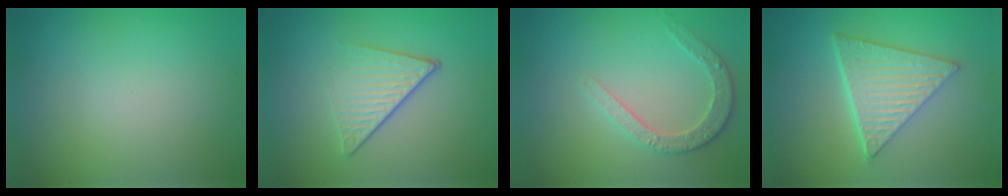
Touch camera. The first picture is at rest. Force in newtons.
{"total": 4.2, "press": 2.7, "slide": 3.2}
{"total": 2.9, "press": 2.8, "slide": 0.7}
{"total": 6.1, "press": 4.5, "slide": 4.1}